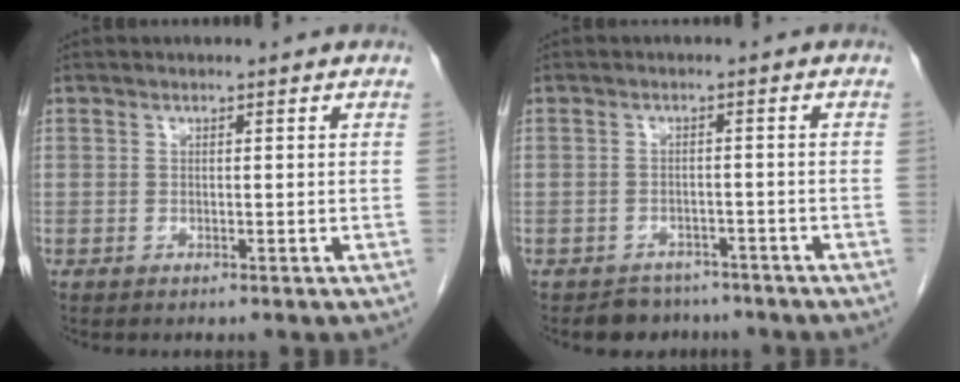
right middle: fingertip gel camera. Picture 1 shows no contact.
{"total": 3.9, "force": [-3.3, 2.1, -0.3], "torque": [0.005, 0.007, -0.048]}